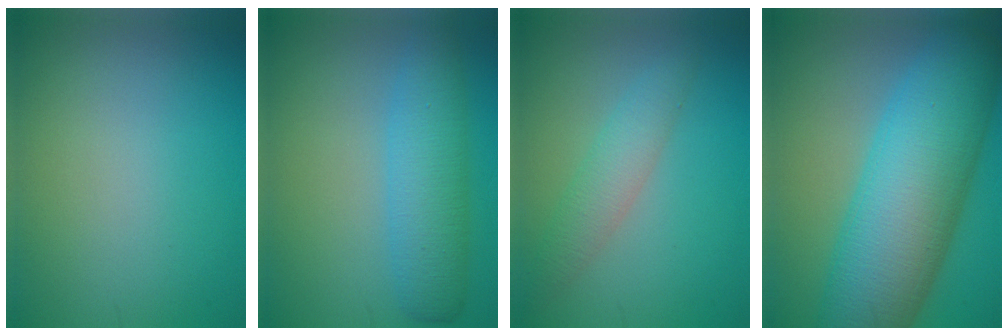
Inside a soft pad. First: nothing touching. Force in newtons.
{"total": 5.1, "press": 5.1, "slide": 0.1}
{"total": 2.9, "press": 2.9, "slide": 0.1}
{"total": 13.4, "press": 13.4, "slide": 0.1}